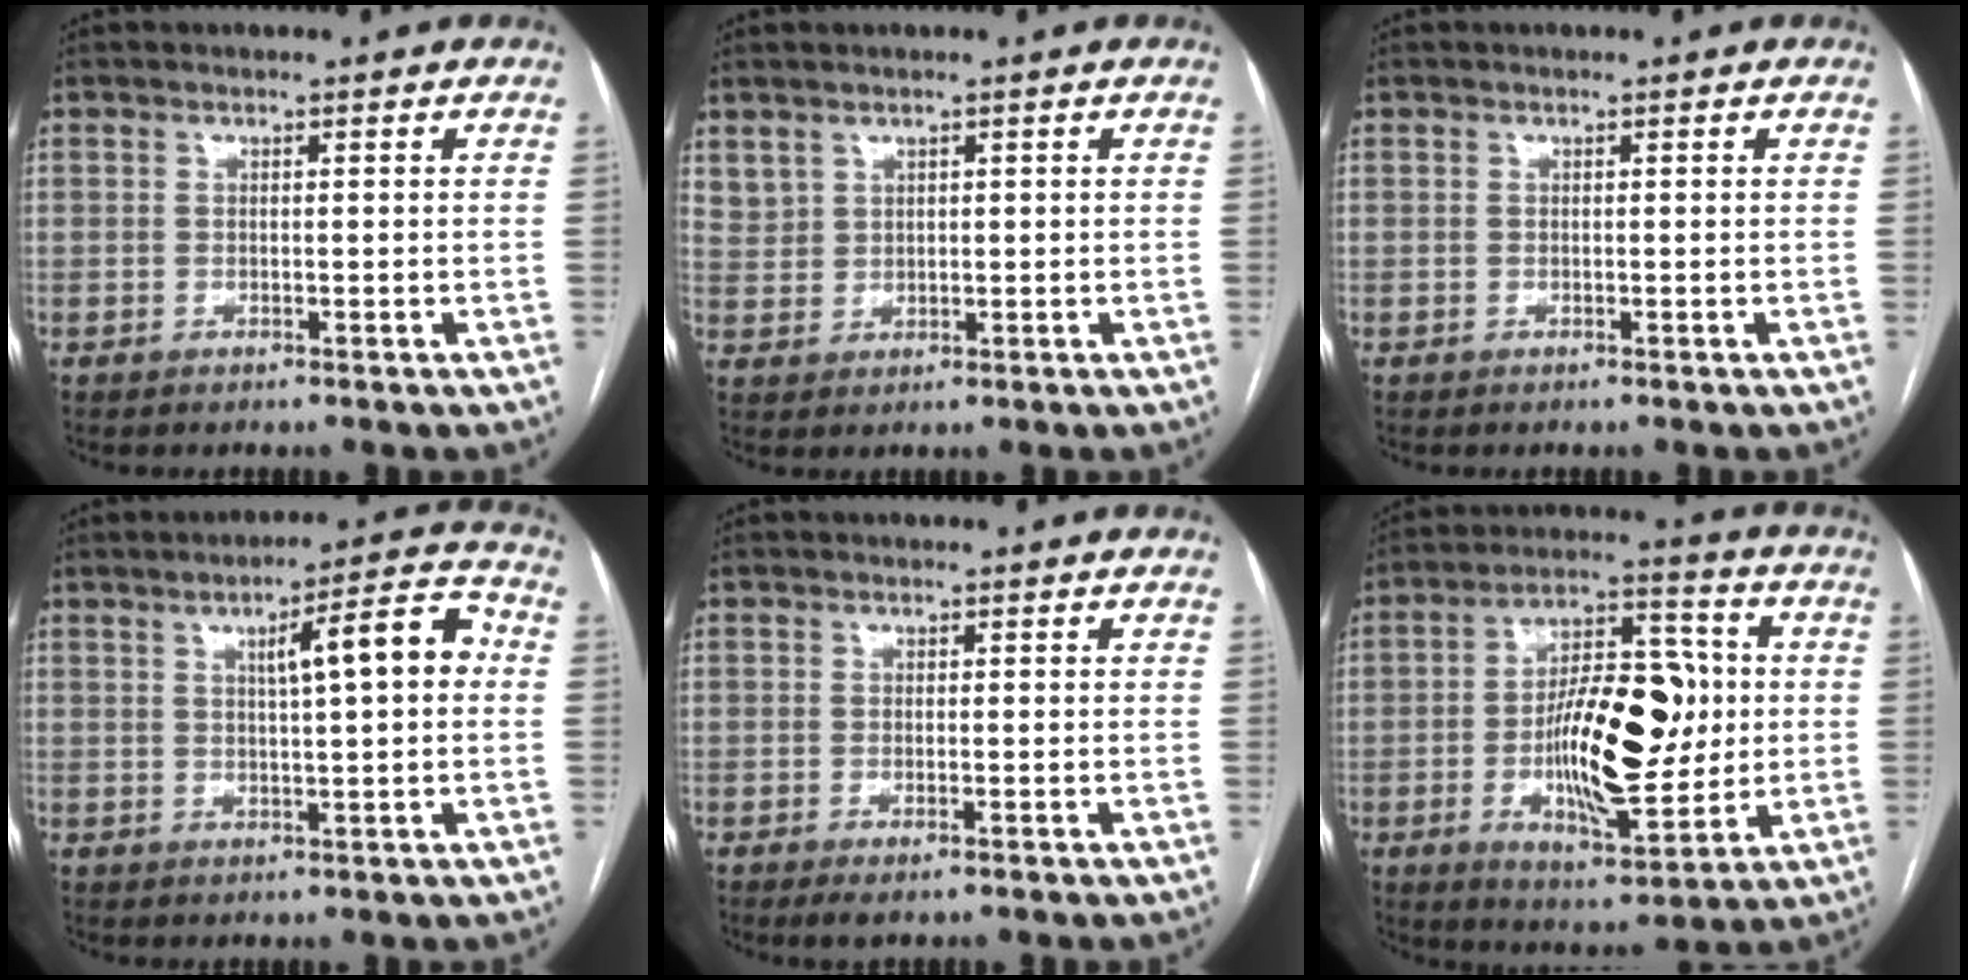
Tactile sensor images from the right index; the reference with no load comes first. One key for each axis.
{"total": 3.0, "fx": 2.1, "fy": 2.0, "fz": 0.5, "tx": -0.009, "ty": 0.006, "tz": 0.049}
{"total": 0.0}
{"total": 8.9, "fx": 1.8, "fy": 1.1, "fz": 8.6, "tx": -0.124, "ty": 0.021, "tz": 0.023}
{"total": 2.0, "fx": -1.1, "fy": 0.4, "fz": 1.7, "tx": -0.027, "ty": -0.004, "tz": -0.013}
{"total": 18.0, "fx": -0.8, "fy": 6.5, "fz": 16.8, "tx": -0.284, "ty": 0.014, "tz": -0.010}